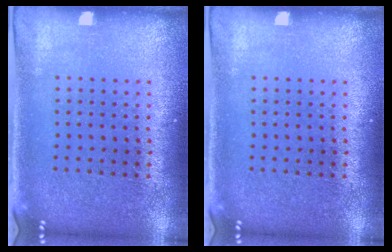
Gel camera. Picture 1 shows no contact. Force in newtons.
{"total": 0.0}